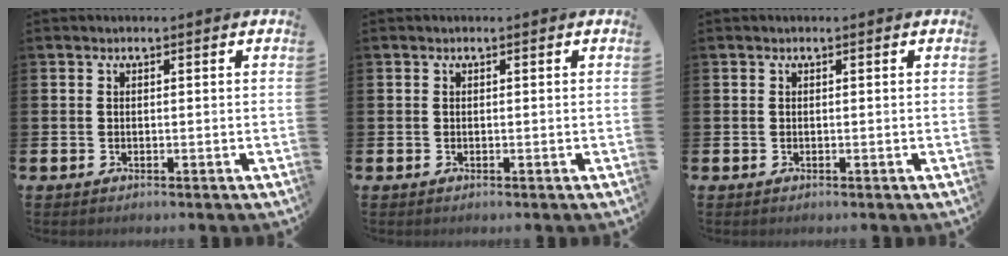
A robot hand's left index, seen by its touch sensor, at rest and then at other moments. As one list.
[{"total": 0.0}, {"total": 0.0}]